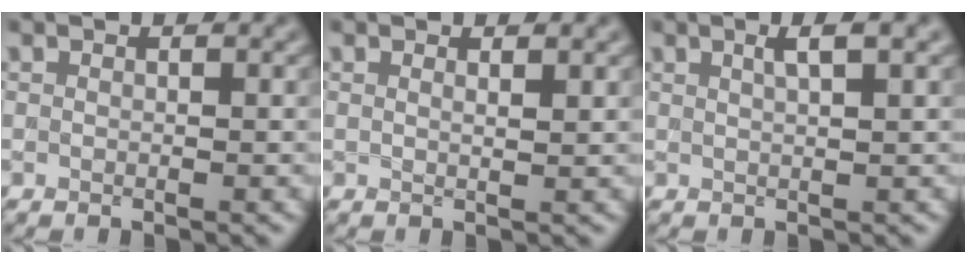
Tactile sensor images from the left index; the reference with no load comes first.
{"total": 0.8, "force": [0.6, 0.1, 0.4], "torque": [-0.004, 0.000, 0.009]}
{"total": 2.2, "force": [1.1, 0.4, 1.9], "torque": [-0.021, 0.006, 0.014]}